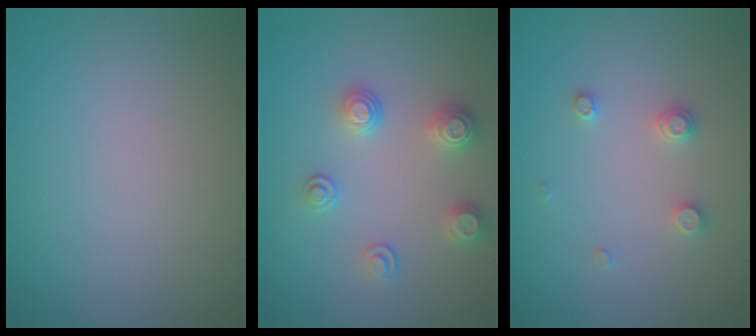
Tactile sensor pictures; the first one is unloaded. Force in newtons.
{"total": 2.6, "press": 2.6, "slide": 0.5}
{"total": 1.5, "press": 1.5, "slide": 0.2}